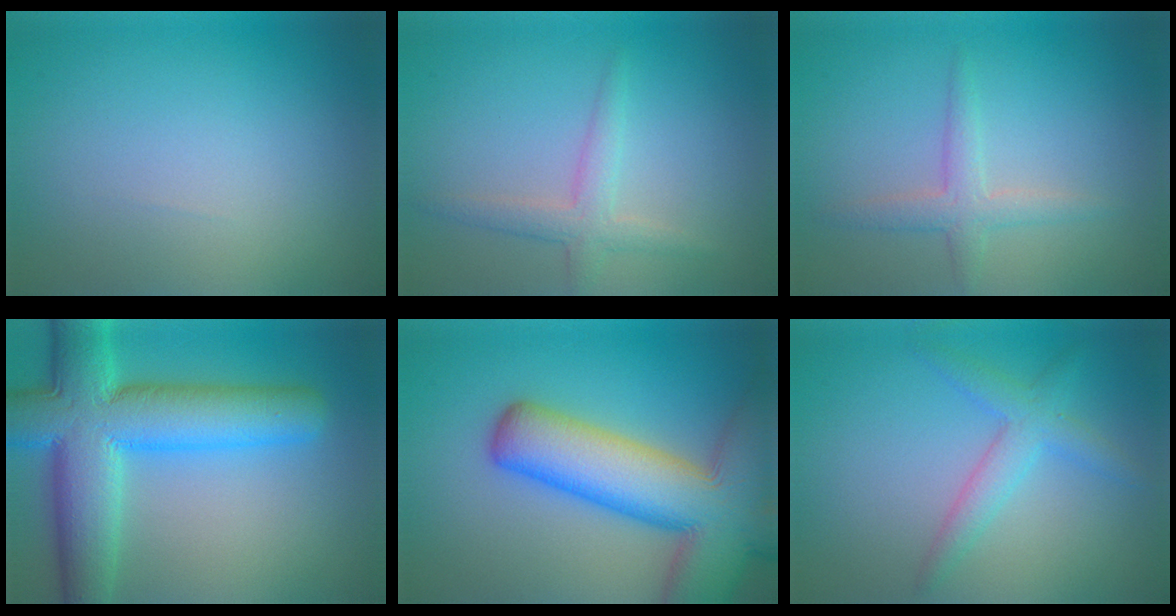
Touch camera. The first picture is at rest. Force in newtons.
{"total": 2.4, "press": 2.4, "slide": 0.1}
{"total": 2.3, "press": 2.3, "slide": 0.1}
{"total": 11.1, "press": 11.1, "slide": 0.4}
{"total": 13.4, "press": 13.4, "slide": 0.9}
{"total": 2.1, "press": 2.1, "slide": 0.1}